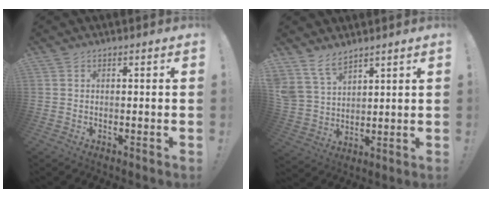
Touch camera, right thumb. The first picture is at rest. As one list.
[{"total": 8.9, "force": [7.3, 4.3, 2.6], "torque": [-0.072, -0.041, 0.150]}]